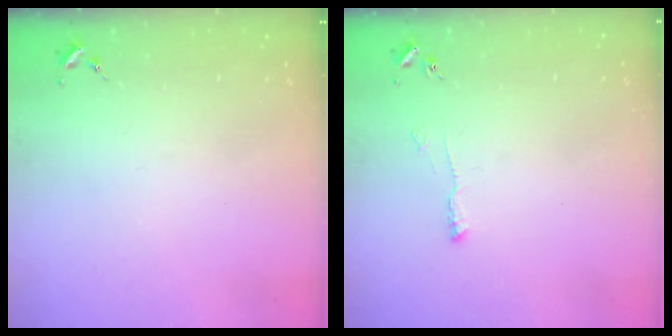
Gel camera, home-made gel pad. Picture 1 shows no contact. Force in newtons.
{"total": 5.6, "press": 5.5, "slide": 0.8}